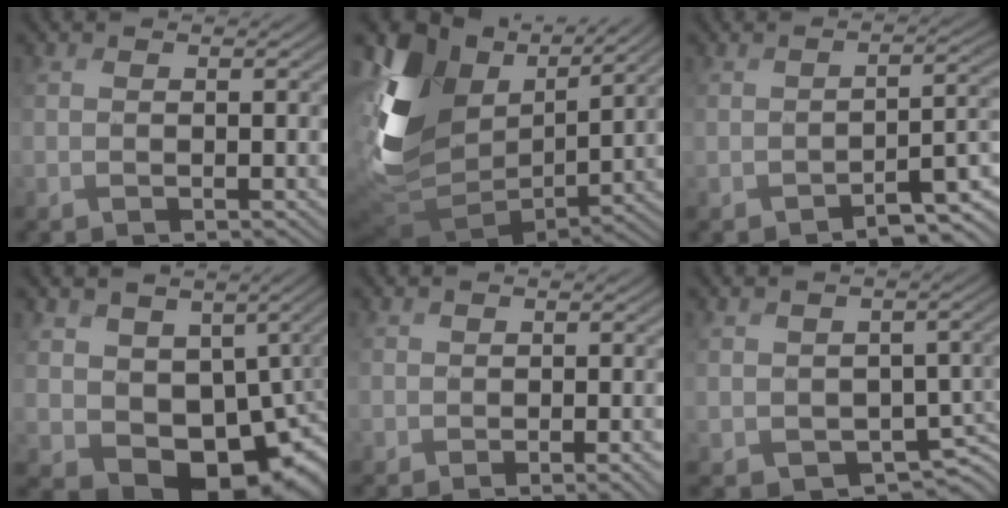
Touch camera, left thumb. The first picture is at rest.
{"total": 11.5, "force": [4.5, 8.0, 6.9], "torque": [-0.208, 0.000, 0.093]}
{"total": 4.2, "force": [-3.3, 1.1, 2.4], "torque": [-0.027, 0.000, -0.044]}
{"total": 8.9, "force": [-0.5, 7.3, 5.1], "torque": [-0.091, -0.044, 0.016]}
{"total": 1.4, "force": [-1.0, 0.4, 0.9], "torque": [-0.012, -0.004, -0.001]}
{"total": 3.0, "force": [-0.9, 2.7, 0.8], "torque": [-0.026, -0.015, -0.003]}